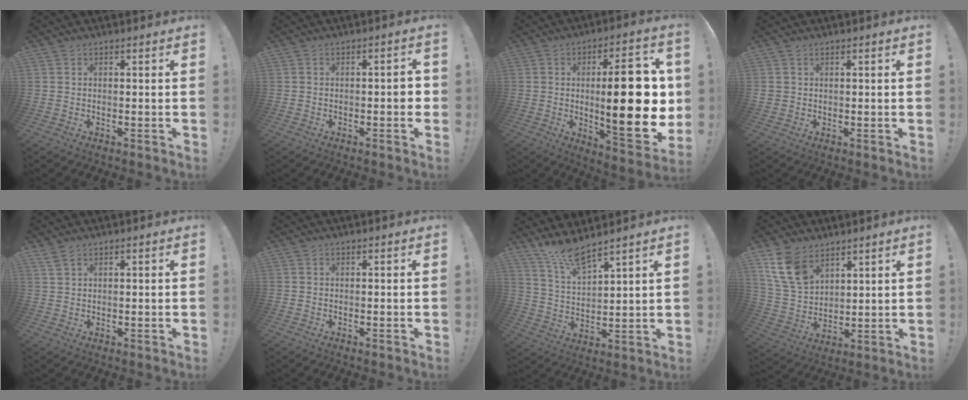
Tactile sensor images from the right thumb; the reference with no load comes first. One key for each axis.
{"total": 3.0, "fx": -0.8, "fy": 1.2, "fz": 2.7, "tx": -0.034, "ty": 0.007, "tz": -0.014}
{"total": 25.3, "fx": 1.5, "fy": 7.8, "fz": 24.0, "tx": -0.354, "ty": -0.016, "tz": 0.028}
{"total": 1.4, "fx": 0.6, "fy": 1.3, "fz": 0.3, "tx": -0.001, "ty": -0.001, "tz": 0.011}
{"total": 2.4, "fx": 1.7, "fy": 0.7, "fz": 1.6, "tx": -0.023, "ty": -0.005, "tz": 0.031}
{"total": 0.0}
{"total": 9.2, "fx": 8.3, "fy": 1.3, "fz": 3.9, "tx": -0.089, "ty": -0.053, "tz": 0.153}
{"total": 12.9, "fx": 8.0, "fy": 8.0, "fz": 6.2, "tx": -0.126, "ty": -0.034, "tz": 0.162}